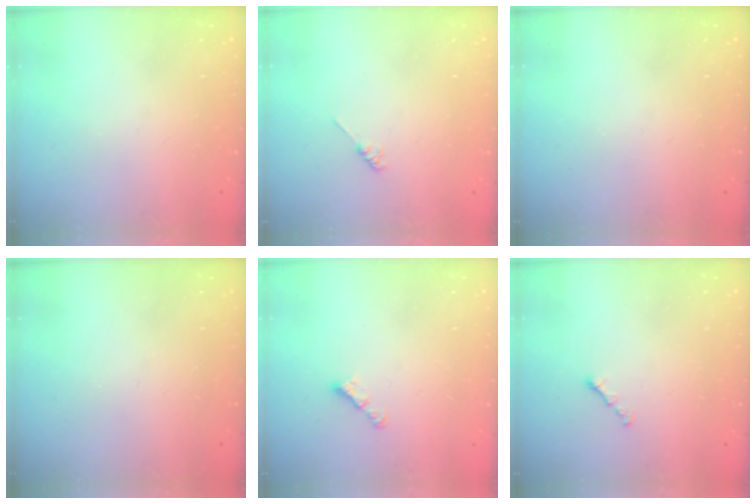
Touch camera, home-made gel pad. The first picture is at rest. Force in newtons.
{"total": 1.2, "press": 1.1, "slide": 0.3}
{"total": 0.0}
{"total": 0.0}
{"total": 3.1, "press": 3.1, "slide": 0.1}
{"total": 0.8, "press": 0.7, "slide": 0.4}